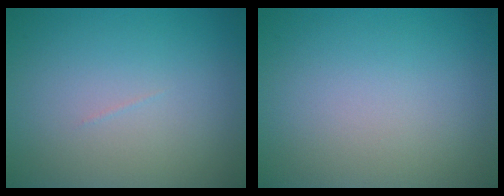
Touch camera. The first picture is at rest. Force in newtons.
{"total": 0.0}